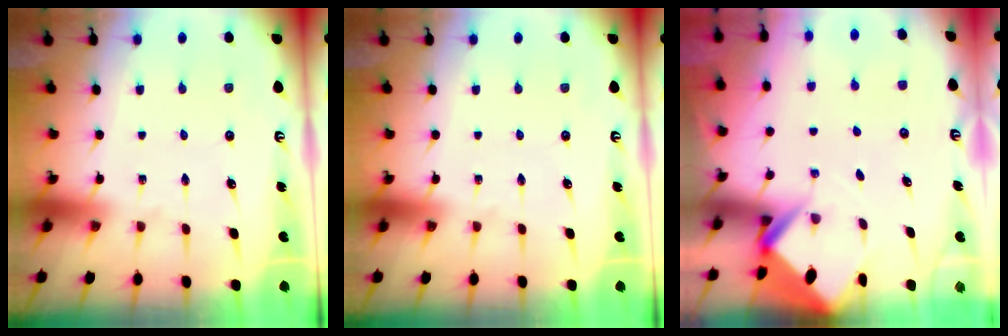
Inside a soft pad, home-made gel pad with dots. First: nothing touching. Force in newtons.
{"total": 0.0}
{"total": 2.8, "press": 2.8, "slide": 0.1}